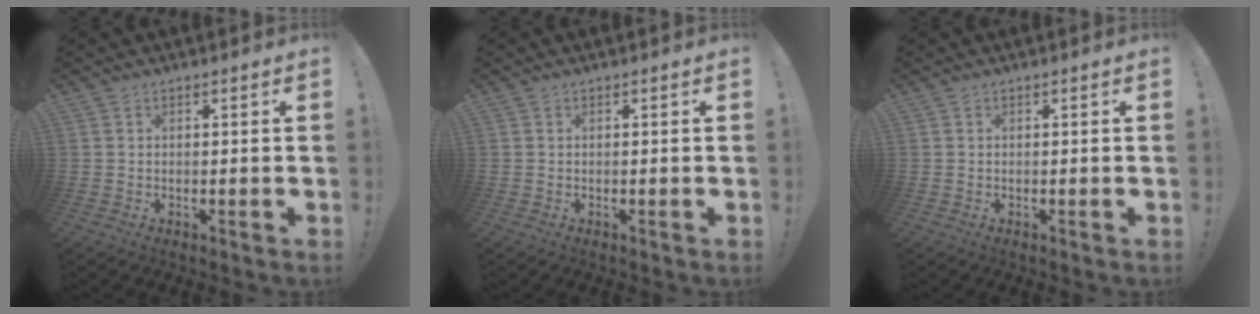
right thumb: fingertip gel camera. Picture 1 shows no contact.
{"total": 0.0}
{"total": 0.0}